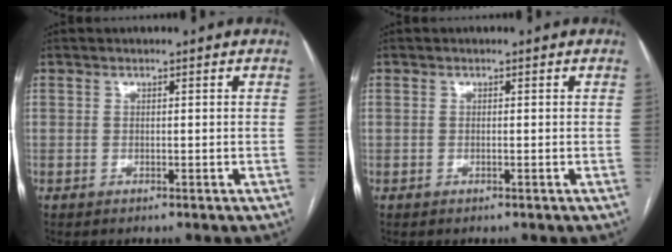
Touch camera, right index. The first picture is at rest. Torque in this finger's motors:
{"motor_torque": [0.08, 0.05, -0.02, 0.00]}